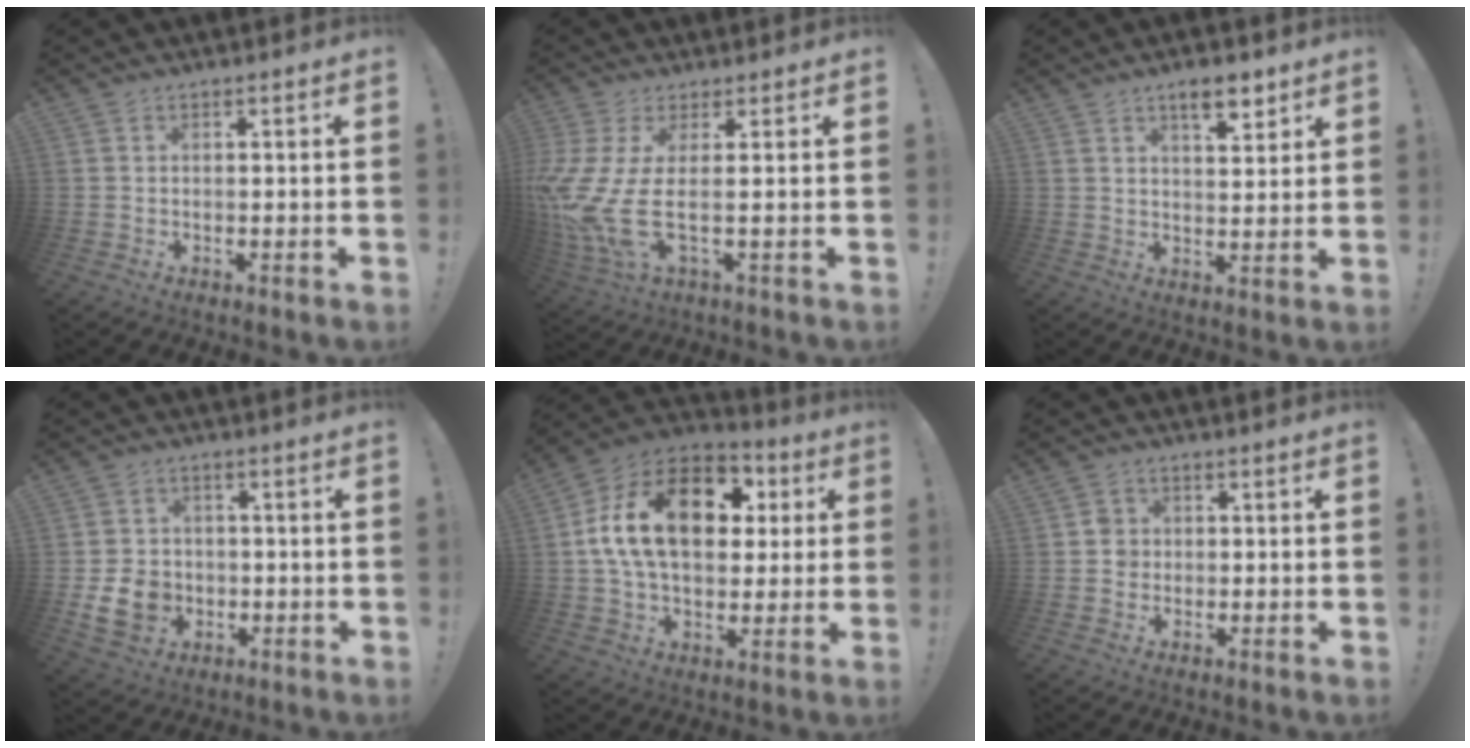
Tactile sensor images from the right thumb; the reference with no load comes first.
{"total": 12.5, "force": [-0.1, 3.2, 12.1], "torque": [-0.264, -0.032, -0.002]}
{"total": 7.1, "force": [4.8, 2.5, 4.5], "torque": [-0.049, -0.024, 0.077]}
{"total": 10.2, "force": [-2.2, 8.5, 5.1], "torque": [-0.092, 0.017, -0.032]}
{"total": 21.2, "force": [4.5, 13.9, 15.3], "torque": [-0.256, 0.001, 0.077]}
{"total": 3.8, "force": [-0.4, 3.5, 1.3], "torque": [-0.012, 0.007, -0.009]}